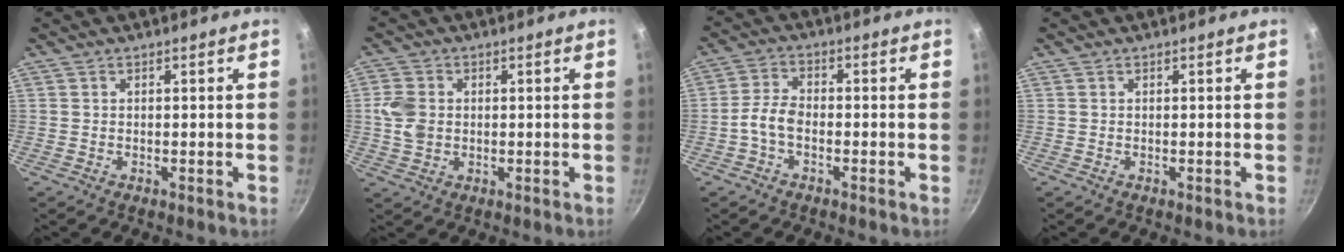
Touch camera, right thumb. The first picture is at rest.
{"total": 6.0, "force": [0.3, 4.8, 3.6], "torque": [-0.063, 0.002, 0.002]}
{"total": 4.5, "force": [-1.8, 2.5, 3.2], "torque": [-0.065, 0.024, -0.045]}
{"total": 0.0}